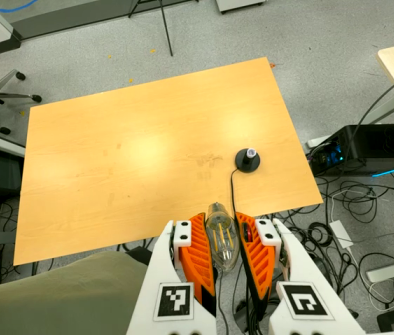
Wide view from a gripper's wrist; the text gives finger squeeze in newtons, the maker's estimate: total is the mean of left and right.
{"total": 21.2, "left": 23.3, "right": 19.2}